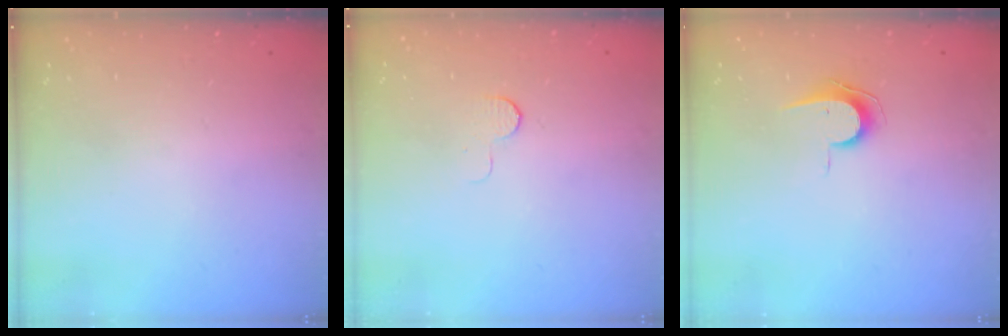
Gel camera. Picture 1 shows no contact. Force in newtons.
{"total": 3.7, "press": 3.7, "slide": 0.3}
{"total": 7.7, "press": 7.6, "slide": 0.4}